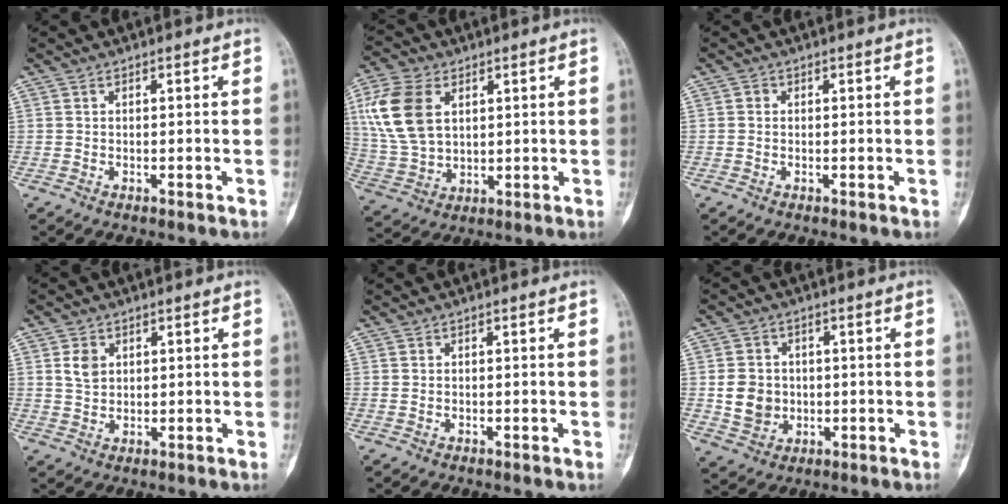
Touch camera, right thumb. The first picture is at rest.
{"total": 13.5, "force": [4.1, 8.9, 9.3], "torque": [-0.186, -0.003, 0.088]}
{"total": 0.7, "force": [0.0, 0.6, 0.3], "torque": [-0.001, 0.002, -0.002]}
{"total": 3.6, "force": [1.2, 2.7, 2.0], "torque": [-0.022, -0.005, 0.024]}
{"total": 0.0}
{"total": 7.1, "force": [-0.3, 6.2, 3.3], "torque": [-0.033, 0.002, 0.000]}